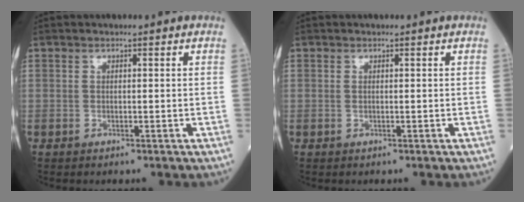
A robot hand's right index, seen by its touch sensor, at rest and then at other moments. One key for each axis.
{"total": 0.0}